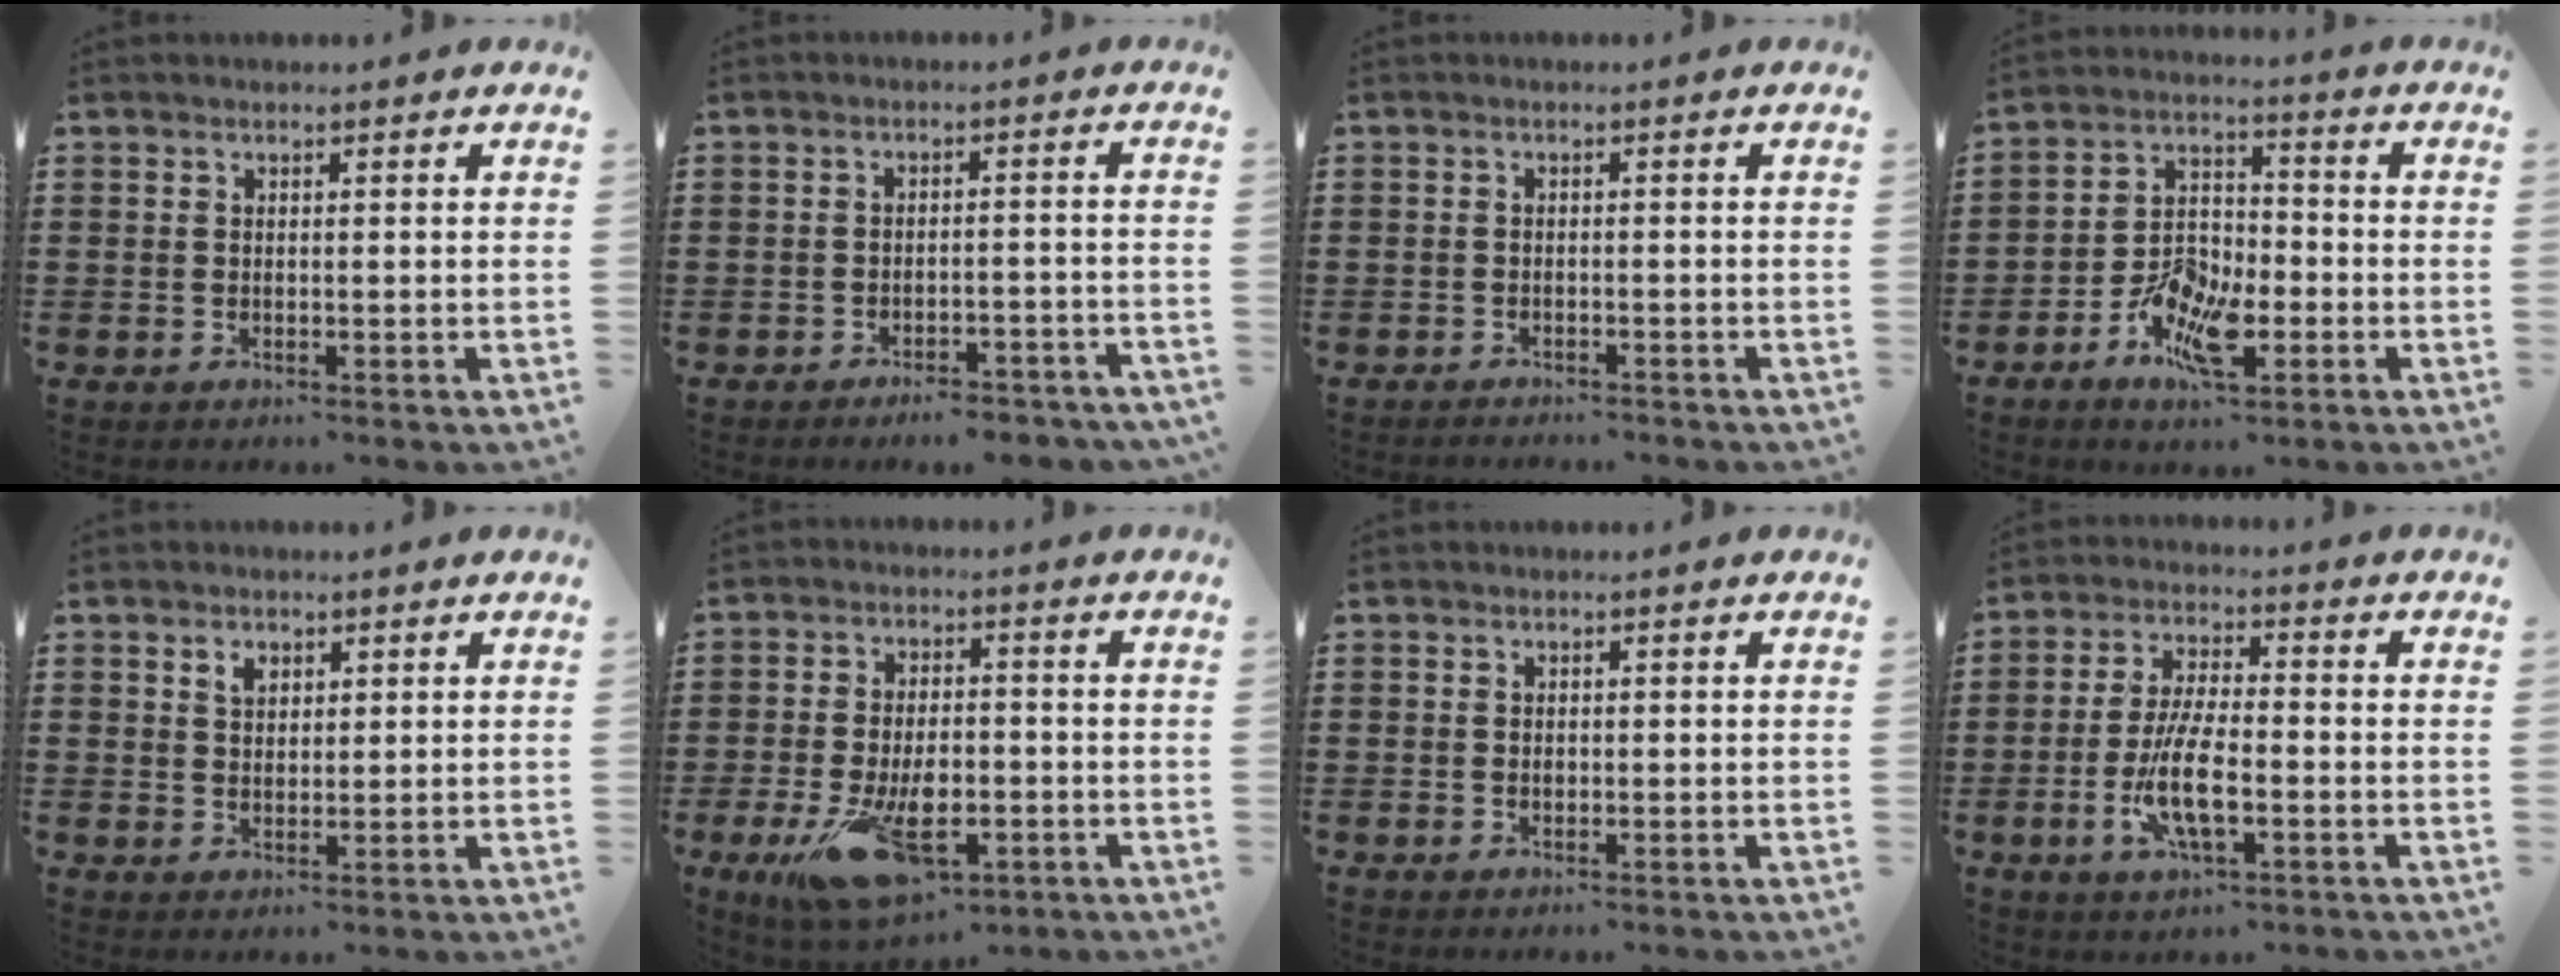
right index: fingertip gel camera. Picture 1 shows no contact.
{"total": 3.4, "force": [-3.3, 0.2, 0.8], "torque": [-0.016, 0.003, -0.068]}
{"total": 1.2, "force": [-1.2, 0.0, -0.1], "torque": [-0.002, 0.003, -0.027]}
{"total": 8.8, "force": [-4.5, 4.1, 6.4], "torque": [-0.133, 0.007, -0.082]}
{"total": 2.1, "force": [1.3, 1.4, 0.8], "torque": [-0.021, 0.005, 0.025]}
{"total": 12.8, "force": [-5.2, 6.1, 10.0], "torque": [-0.180, -0.002, -0.088]}
{"total": 0.6, "force": [0.0, 0.4, 0.3], "torque": [-0.008, 0.002, -0.001]}
{"total": 9.0, "force": [-2.6, 3.0, 8.1], "torque": [-0.179, -0.013, -0.053]}